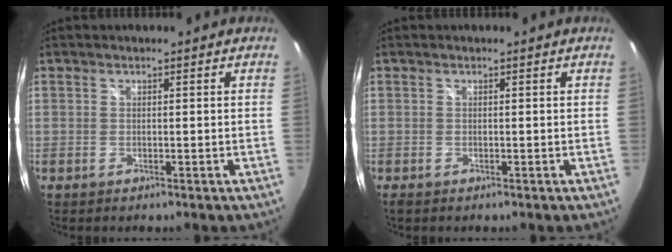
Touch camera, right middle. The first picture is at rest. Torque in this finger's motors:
{"motor_torque": [0.65, -0.59, 0.07, 0.06]}